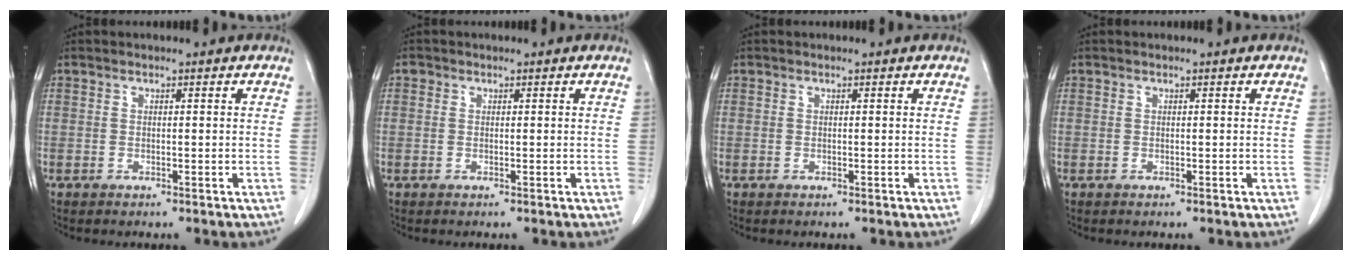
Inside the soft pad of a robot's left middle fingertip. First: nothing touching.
{"total": 0.5, "force": [0.2, 0.5, 0.1], "torque": [0.002, 0.003, 0.002]}
{"total": 0.0}
{"total": 0.0}